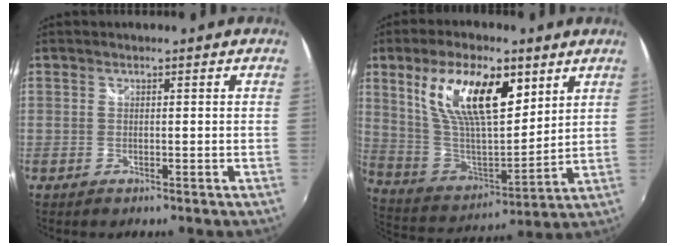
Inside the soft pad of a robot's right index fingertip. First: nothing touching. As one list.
[{"total": 19.8, "force": [9.1, 8.5, 15.5], "torque": [-0.286, 0.009, 0.177]}]